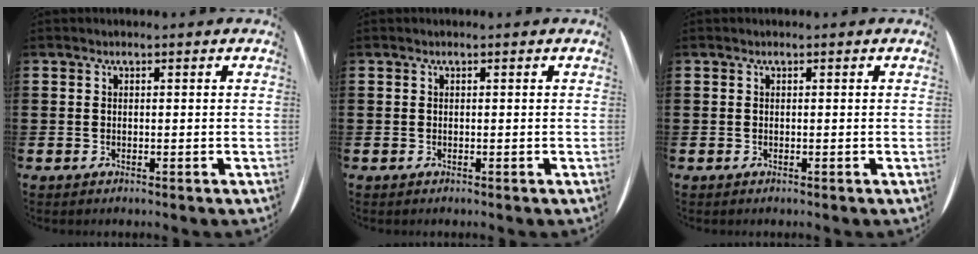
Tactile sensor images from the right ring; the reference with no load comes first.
{"total": 0.0}
{"total": 0.0}